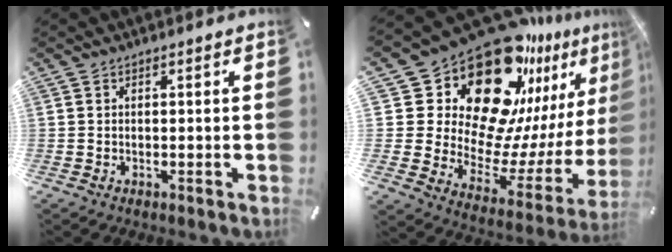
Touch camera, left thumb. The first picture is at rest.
{"total": 27.6, "force": [18.8, 14.0, 14.6], "torque": [-0.258, -0.177, 0.342]}